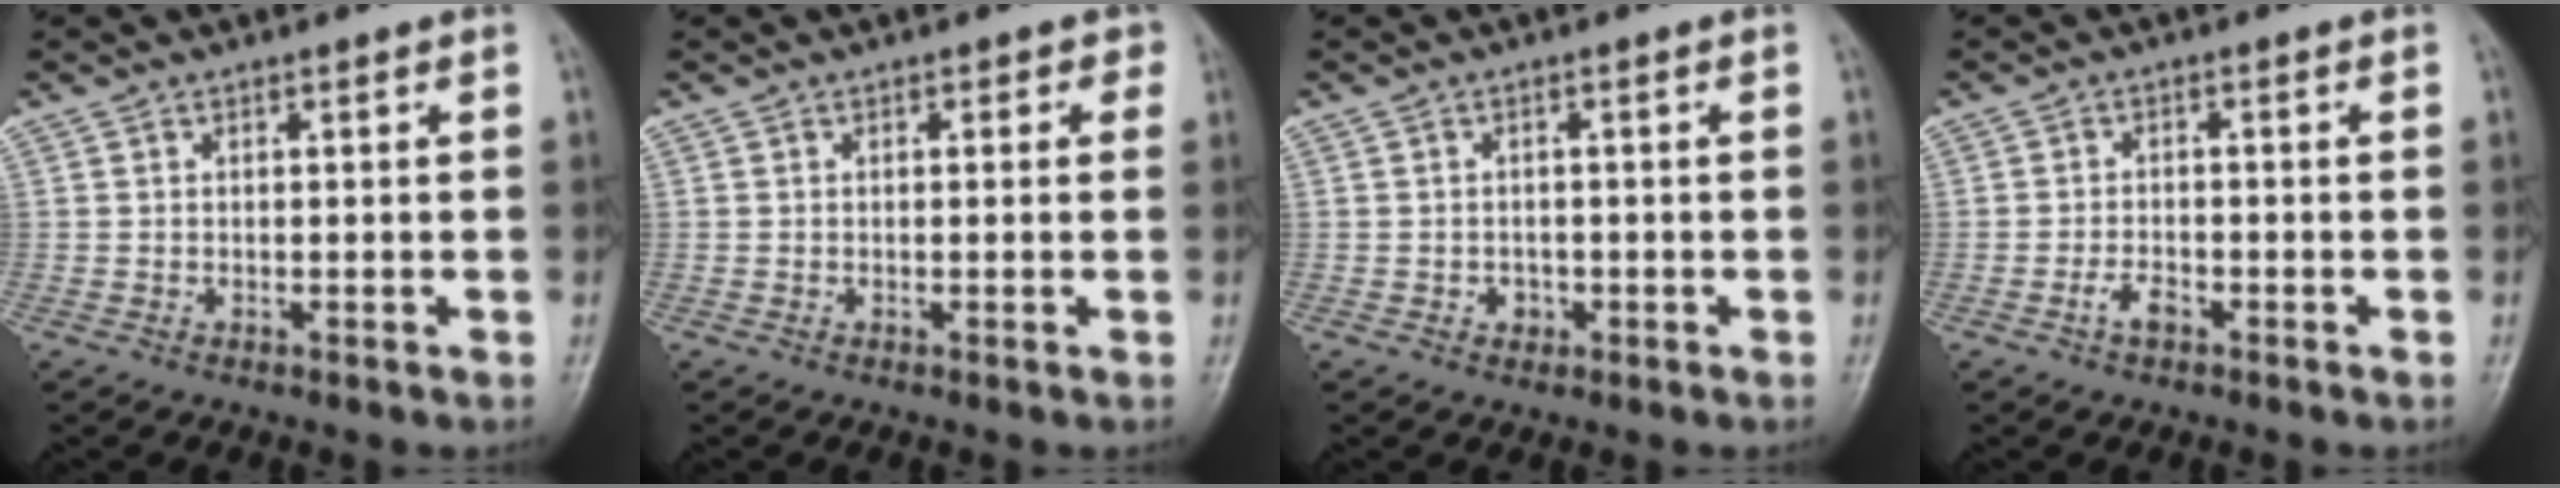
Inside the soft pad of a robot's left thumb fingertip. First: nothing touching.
{"total": 1.7, "force": [0.6, 1.1, 1.2], "torque": [0.004, 0.003, 0.002]}
{"total": 1.7, "force": [-0.8, 1.4, 0.5], "torque": [0.002, 0.005, -0.009]}
{"total": 2.6, "force": [-1.7, 1.2, 1.5], "torque": [-0.031, 0.012, -0.031]}